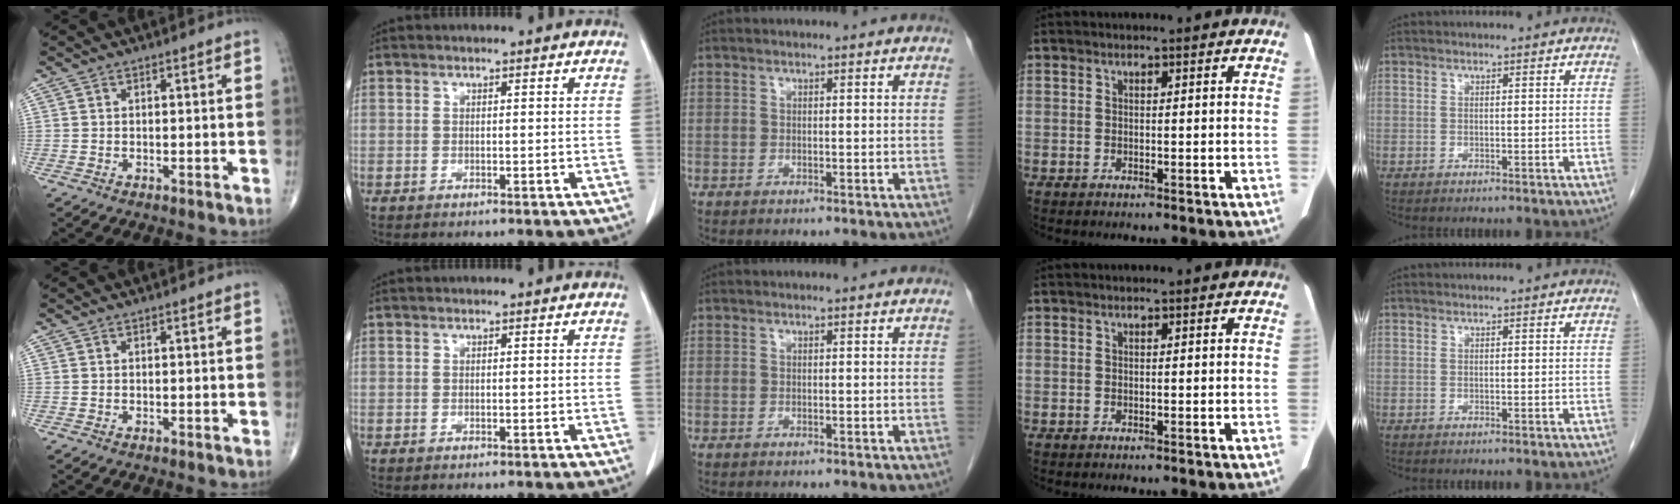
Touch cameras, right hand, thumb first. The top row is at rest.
{}